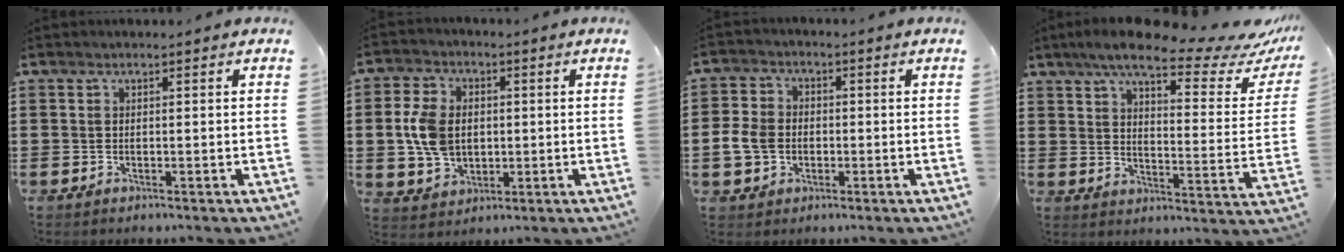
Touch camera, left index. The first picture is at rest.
{"total": 7.8, "force": [0.3, 5.8, 5.2], "torque": [-0.142, 0.007, -0.003]}
{"total": 5.3, "force": [-0.9, 4.3, 2.9], "torque": [-0.090, 0.002, -0.026]}
{"total": 9.8, "force": [7.6, 1.5, 6.0], "torque": [-0.120, -0.036, 0.124]}